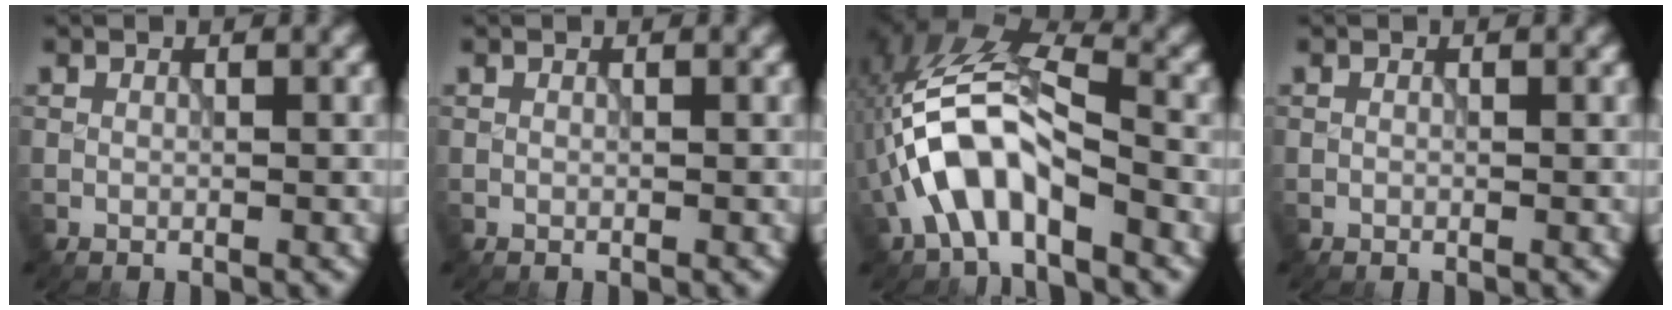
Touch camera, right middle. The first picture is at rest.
{"total": 0.0}
{"total": 7.7, "force": [-2.9, 3.4, 6.2], "torque": [-0.131, 0.015, -0.052]}
{"total": 0.0}